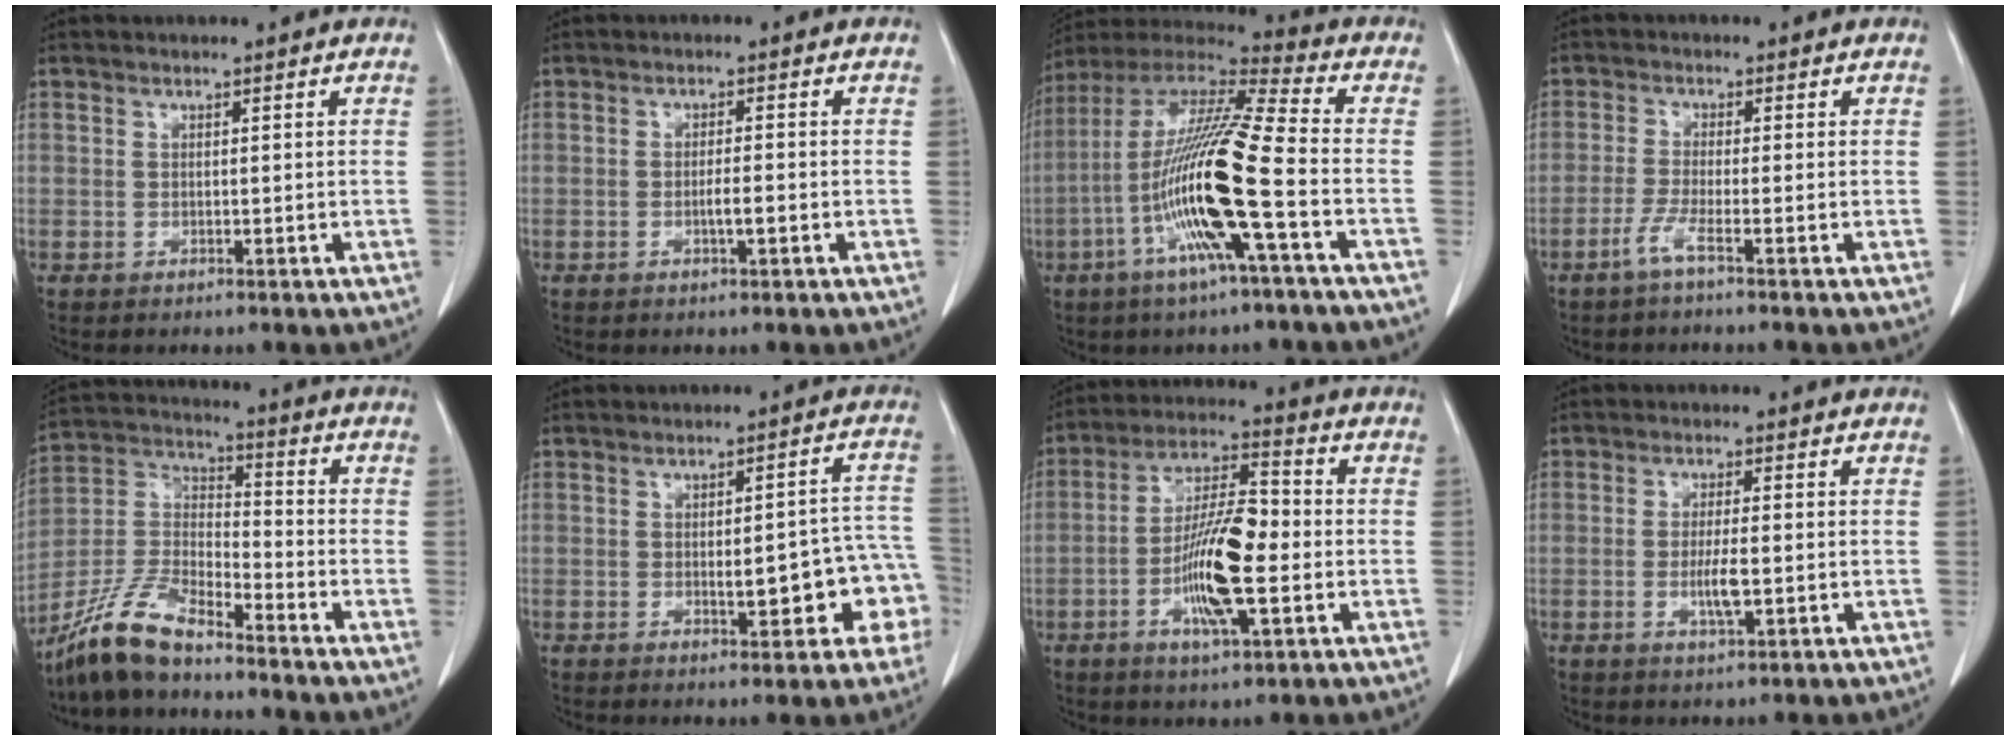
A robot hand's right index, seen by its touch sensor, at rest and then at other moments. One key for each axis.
{"total": 2.2, "fx": -0.7, "fy": 0.1, "fz": 2.1, "tx": -0.040, "ty": -0.001, "tz": -0.013}
{"total": 18.6, "fx": -5.2, "fy": -0.1, "fz": 17.8, "tx": -0.355, "ty": -0.007, "tz": -0.109}
{"total": 2.9, "fx": -1.9, "fy": -0.5, "fz": 2.1, "tx": -0.048, "ty": -0.005, "tz": -0.047}
{"total": 11.2, "fx": -9.4, "fy": 2.6, "fz": 5.6, "tx": -0.124, "ty": 0.009, "tz": -0.185}
{"total": 9.6, "fx": -2.6, "fy": 3.0, "fz": 8.8, "tx": -0.096, "ty": 0.032, "tz": -0.026}
{"total": 12.8, "fx": -3.0, "fy": 2.7, "fz": 12.1, "tx": -0.233, "ty": 0.001, "tz": -0.053}
{"total": 4.1, "fx": -0.9, "fy": 0.5, "fz": 4.0, "tx": -0.081, "ty": -0.007, "tz": -0.014}